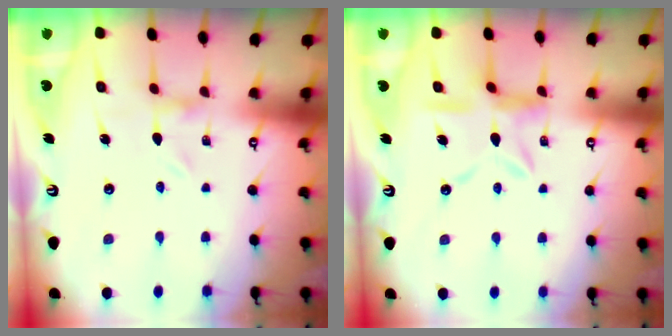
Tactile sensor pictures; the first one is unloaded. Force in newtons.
{"total": 8.7, "press": 8.7, "slide": 0.6}